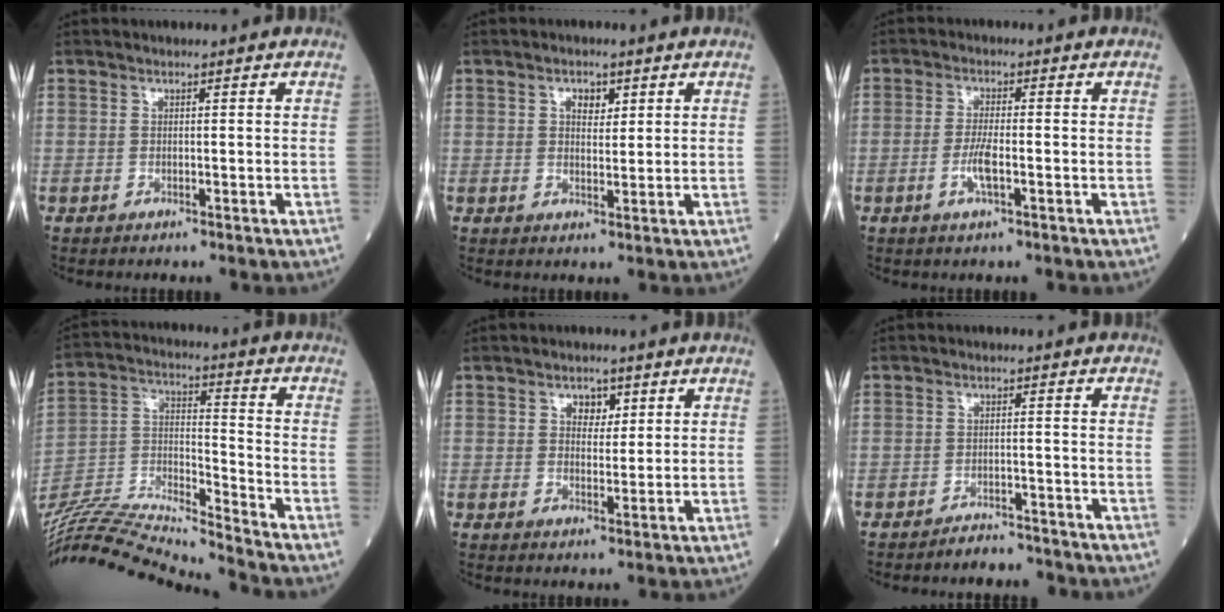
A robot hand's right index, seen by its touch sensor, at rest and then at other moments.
{"total": 2.9, "force": [1.3, 1.6, 2.0], "torque": [-0.029, 0.003, 0.020]}
{"total": 3.8, "force": [-1.3, 0.6, 3.5], "torque": [-0.073, -0.002, -0.025]}
{"total": 20.4, "force": [-19.5, -1.0, 6.1], "torque": [-0.123, 0.001, -0.342]}
{"total": 3.1, "force": [1.4, 2.0, 1.9], "torque": [-0.024, 0.004, 0.021]}
{"total": 3.6, "force": [-3.4, 0.9, 0.1], "torque": [0.000, -0.001, -0.053]}